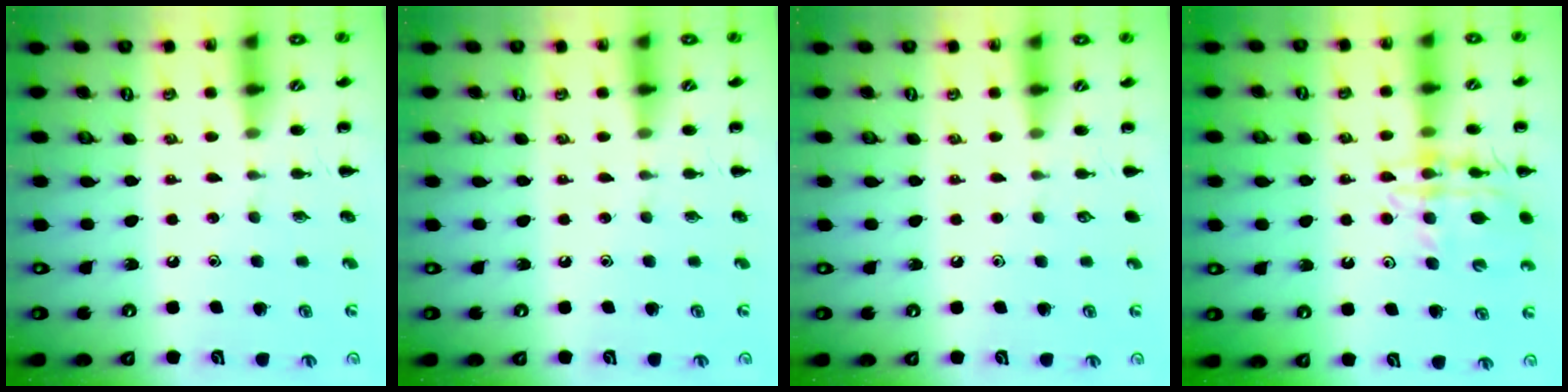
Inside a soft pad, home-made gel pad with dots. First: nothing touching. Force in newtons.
{"total": 0.0}
{"total": 0.0}
{"total": 13.1, "press": 12.9, "slide": 2.7}